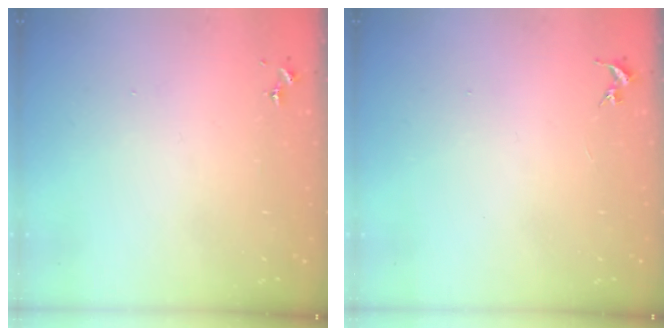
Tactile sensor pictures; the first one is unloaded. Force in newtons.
{"total": 0.0}